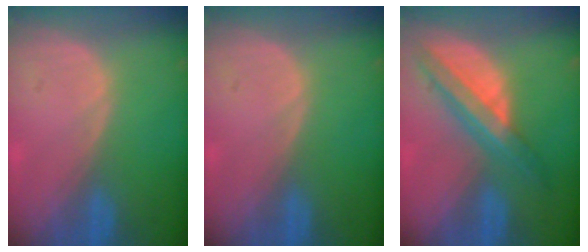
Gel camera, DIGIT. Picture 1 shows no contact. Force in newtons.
{"total": 0.0}
{"total": 8.0, "press": 6.7, "slide": 4.3}